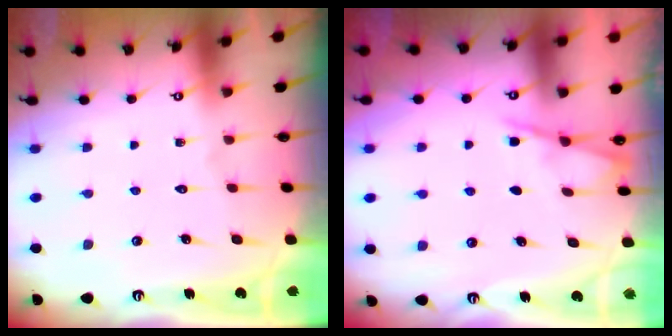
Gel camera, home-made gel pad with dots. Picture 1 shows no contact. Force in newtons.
{"total": 4.1, "press": 4.0, "slide": 0.6}